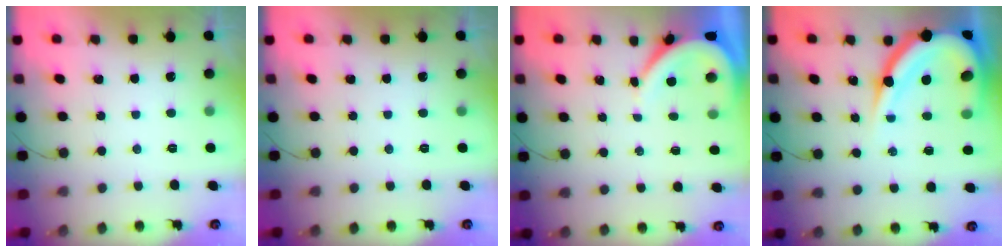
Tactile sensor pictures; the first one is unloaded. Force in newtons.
{"total": 0.0}
{"total": 4.5, "press": 4.5, "slide": 0.5}
{"total": 17.9, "press": 17.8, "slide": 2.0}